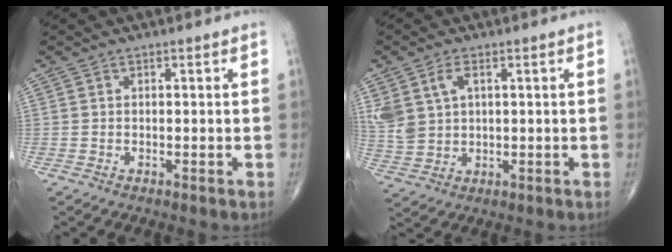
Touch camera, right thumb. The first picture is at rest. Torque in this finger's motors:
{"motor_torque": [0.00, 0.14, 0.39, 0.28, 0.04]}